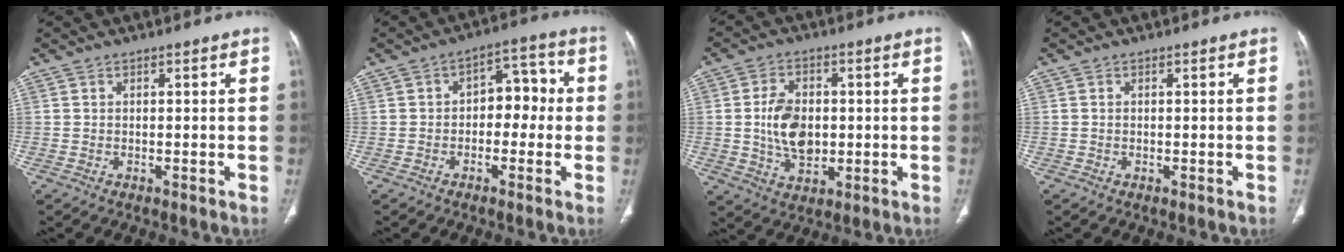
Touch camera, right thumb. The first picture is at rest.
{"total": 7.4, "force": [-0.5, 4.9, 5.5], "torque": [-0.039, 0.034, -0.020]}
{"total": 9.5, "force": [0.1, 6.3, 7.0], "torque": [-0.109, -0.001, 0.005]}
{"total": 0.0}